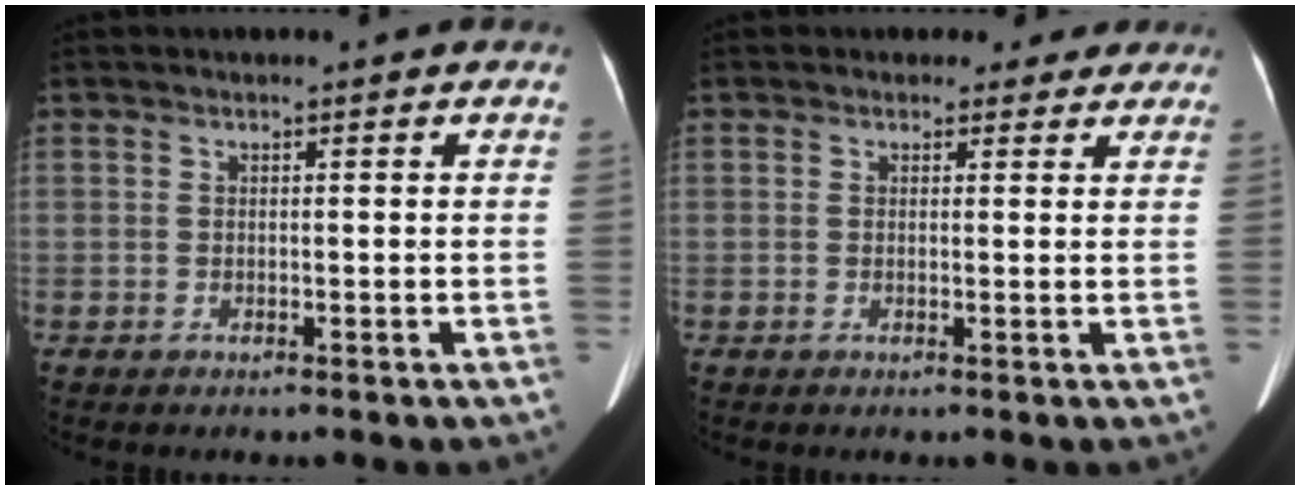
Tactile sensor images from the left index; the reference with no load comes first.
{"total": 3.1, "force": [2.3, 2.0, 0.2], "torque": [0.009, 0.001, 0.017]}